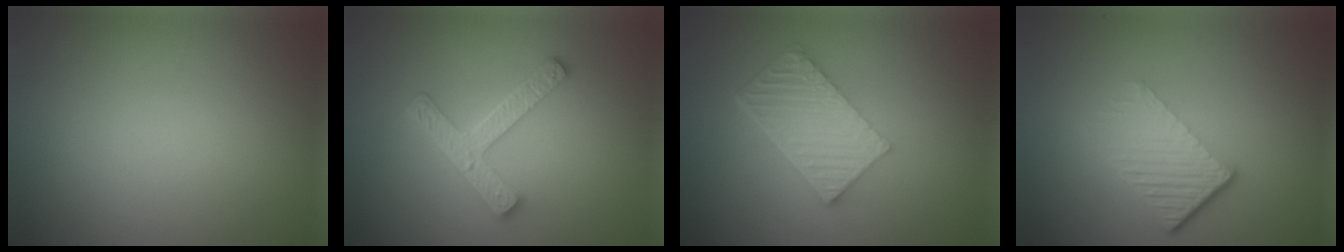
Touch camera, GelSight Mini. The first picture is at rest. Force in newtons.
{"total": 4.5, "press": 3.3, "slide": 3.0}
{"total": 6.2, "press": 4.2, "slide": 4.5}
{"total": 4.4, "press": 2.8, "slide": 3.3}